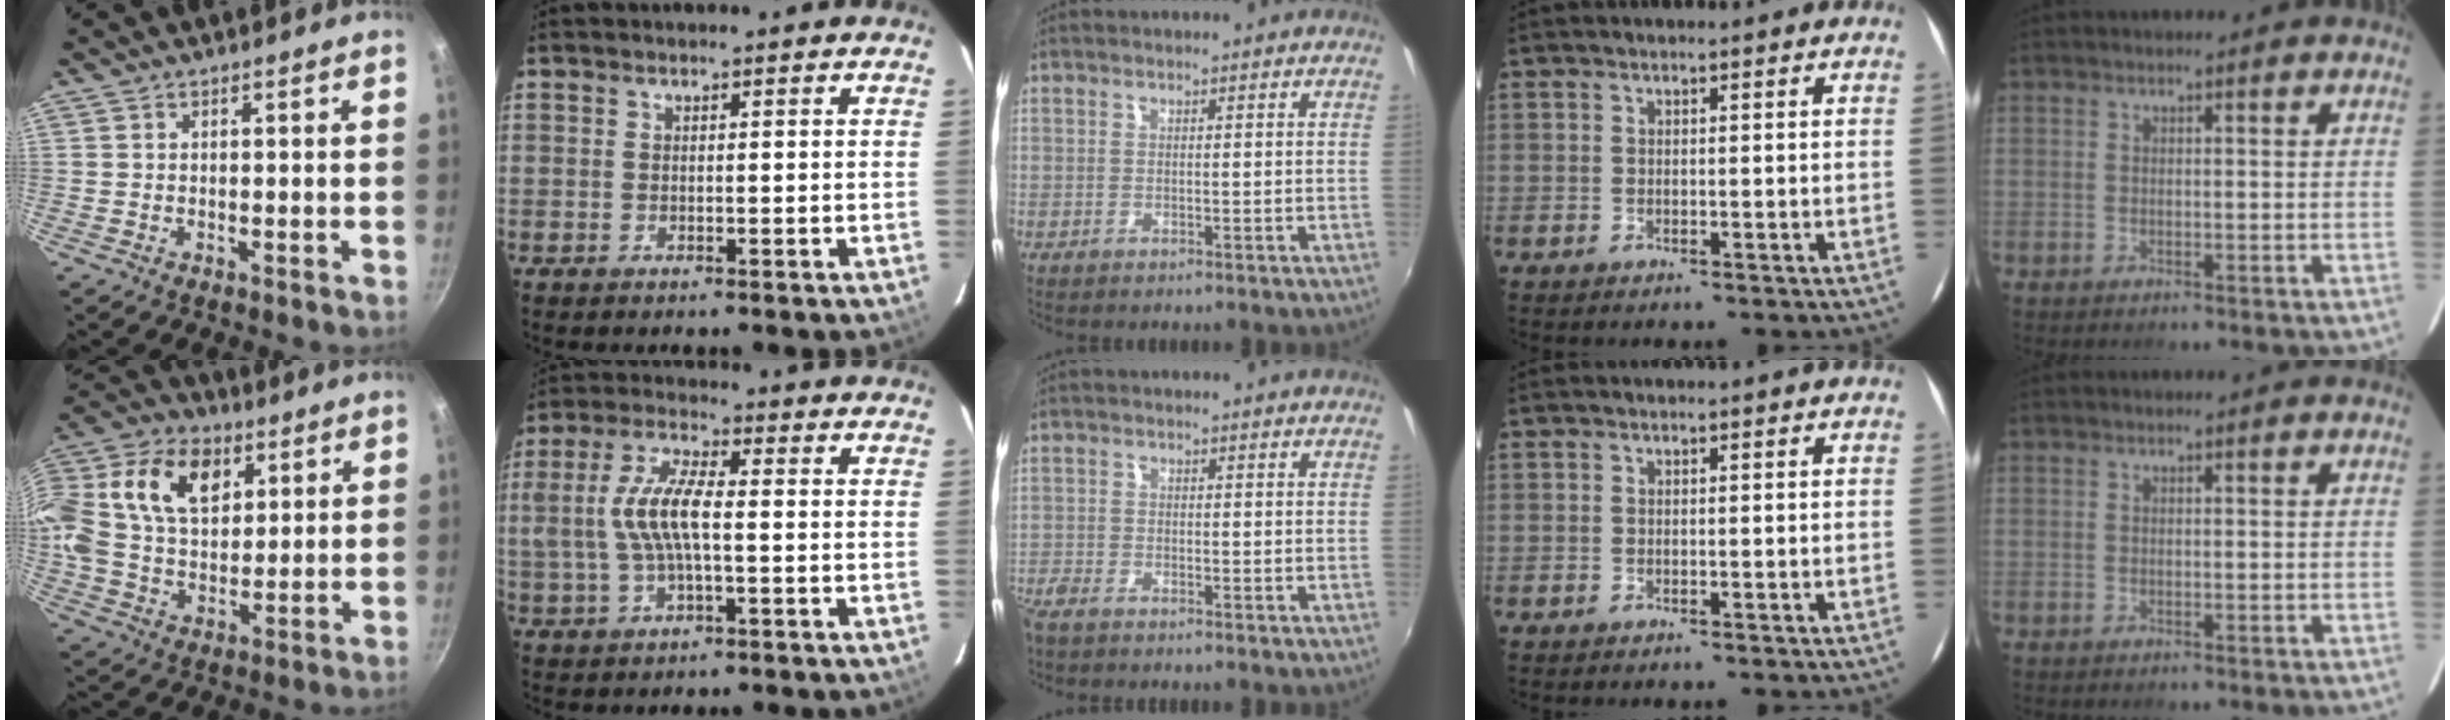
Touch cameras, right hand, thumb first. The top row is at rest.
{"thumb": {"total": 25.1, "force": [8.6, 17.0, 16.3], "torque": [-0.343, 0.025, 0.141]}, "index": {"total": 9.7, "force": [-0.4, 3.3, 9.1], "torque": [-0.187, 0.008, -0.005]}, "middle": {"total": 3.4, "force": [-2.9, 1.0, 1.4], "torque": [-0.039, -0.013, -0.061]}}